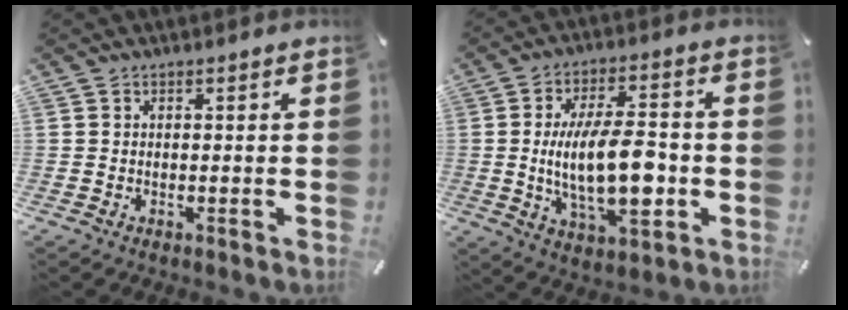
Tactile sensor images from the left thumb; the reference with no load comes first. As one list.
[{"total": 18.0, "force": [-2.0, 7.8, 16.1], "torque": [-0.291, -0.008, -0.036]}]